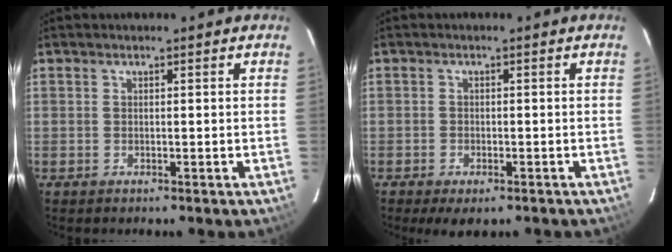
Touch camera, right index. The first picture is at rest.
{"total": 4.9, "force": [-3.5, 2.0, 2.8], "torque": [-0.060, -0.019, -0.053]}